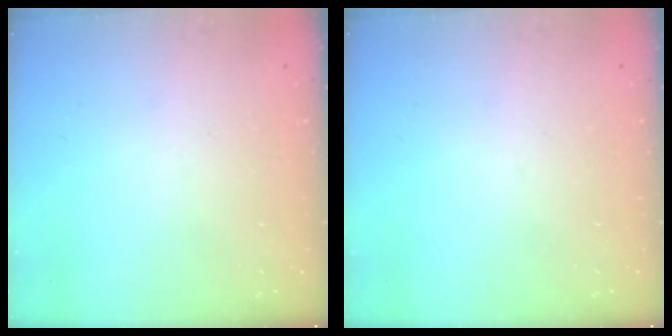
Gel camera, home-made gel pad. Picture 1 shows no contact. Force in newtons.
{"total": 0.0}